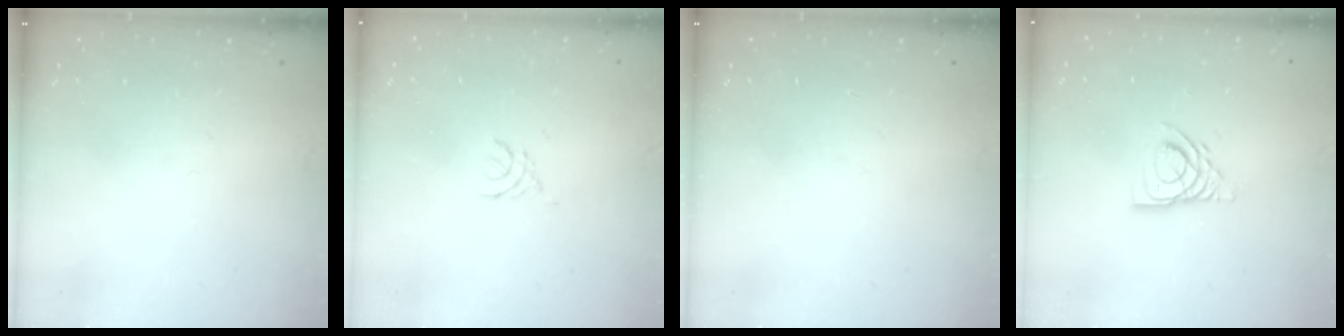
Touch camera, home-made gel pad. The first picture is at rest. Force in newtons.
{"total": 1.8, "press": 1.7, "slide": 0.4}
{"total": 0.0}
{"total": 9.4, "press": 9.4, "slide": 1.1}